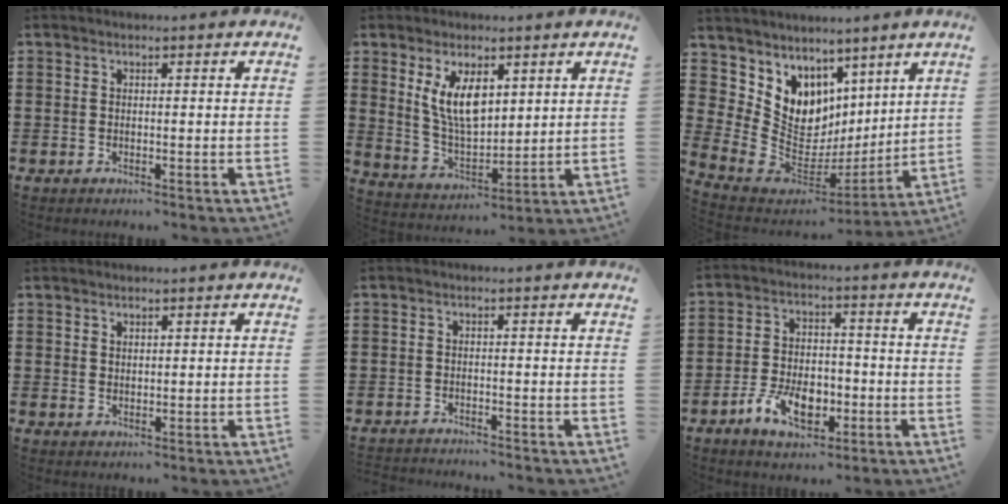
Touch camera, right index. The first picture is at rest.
{"total": 8.2, "force": [3.4, 3.8, 6.4], "torque": [-0.141, -0.002, 0.060]}
{"total": 8.2, "force": [3.5, 7.3, 0.4], "torque": [-0.060, -0.058, 0.075]}
{"total": 1.3, "force": [1.1, 0.6, 0.2], "torque": [-0.005, 0.002, 0.021]}
{"total": 1.7, "force": [-1.7, -0.1, -0.2], "torque": [-0.001, 0.001, -0.037]}
{"total": 7.7, "force": [-3.4, 4.6, 5.2], "torque": [-0.111, 0.008, -0.064]}